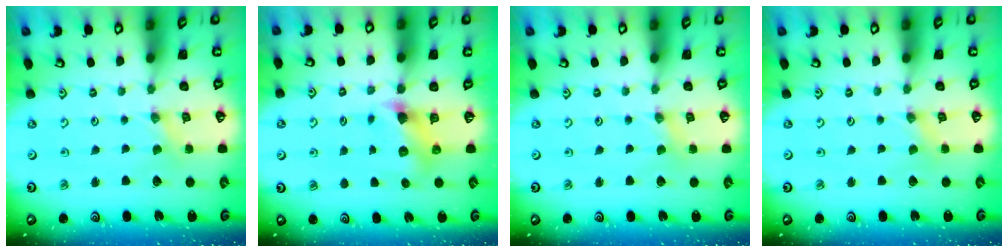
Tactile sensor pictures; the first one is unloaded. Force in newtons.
{"total": 6.0, "press": 6.0, "slide": 0.2}
{"total": 0.9, "press": 0.8, "slide": 0.2}
{"total": 0.6, "press": 0.6, "slide": 0.1}